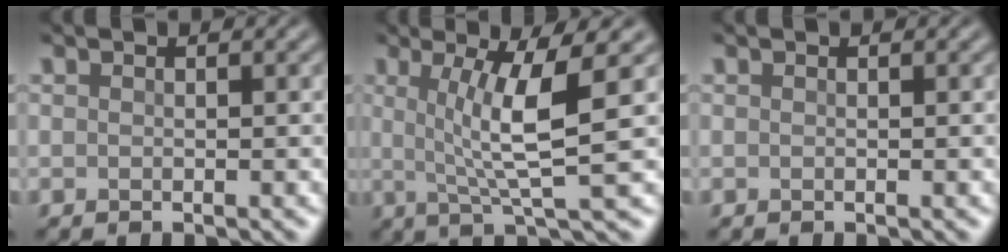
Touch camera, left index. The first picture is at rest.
{"total": 6.2, "force": [1.0, 1.1, 6.1], "torque": [-0.103, -0.001, 0.019]}
{"total": 0.0}